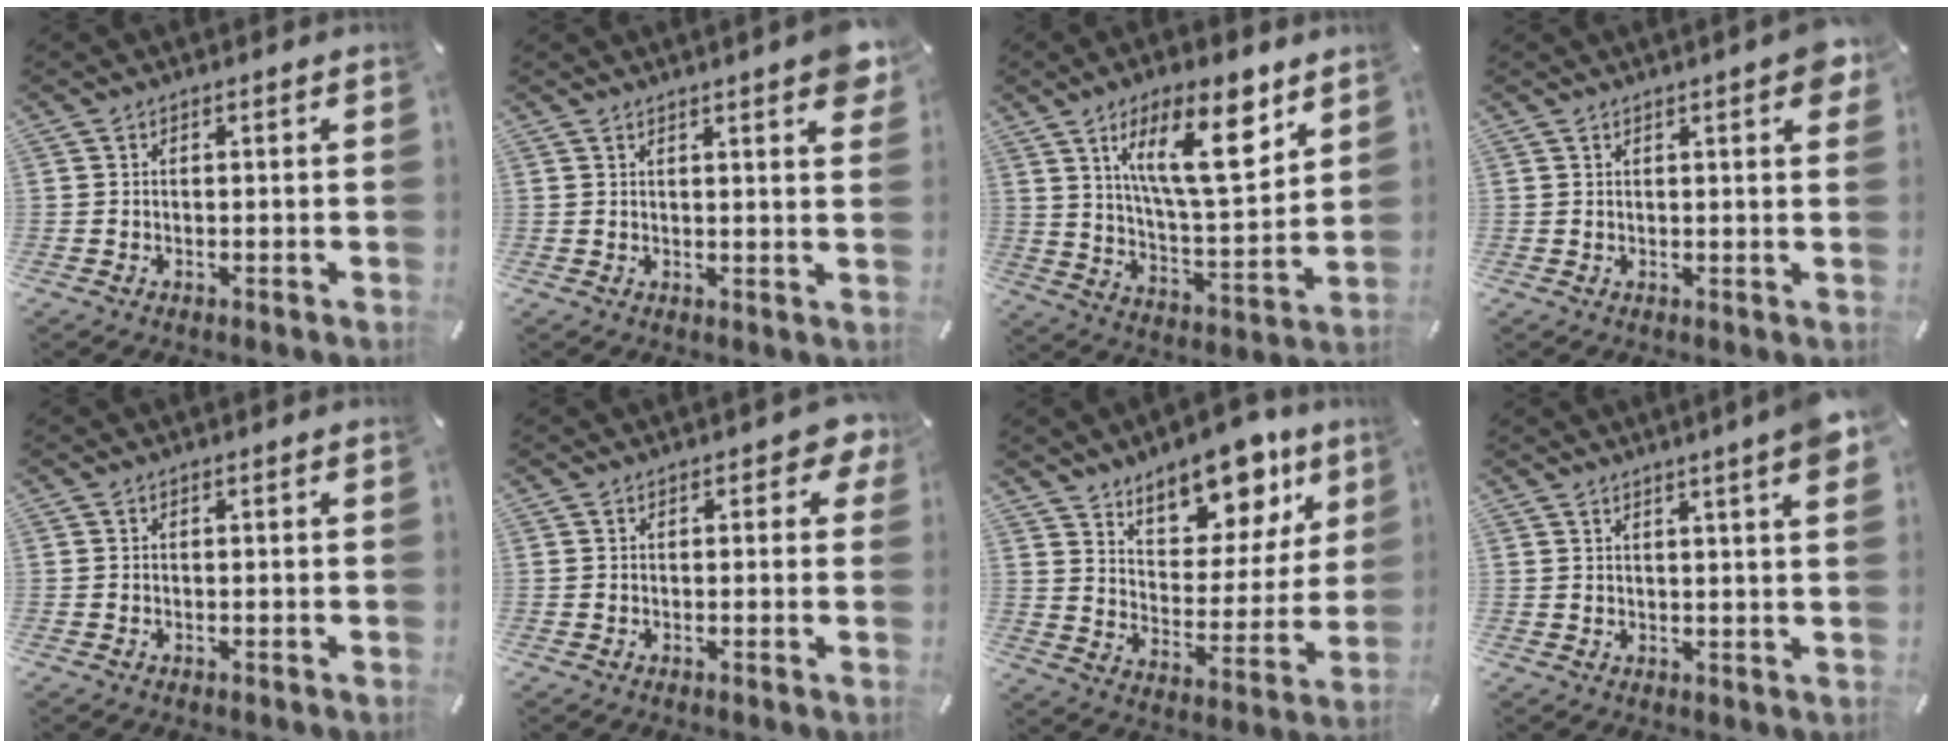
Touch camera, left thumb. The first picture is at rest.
{"total": 4.2, "force": [2.8, 0.7, 3.1], "torque": [-0.042, -0.019, 0.044]}
{"total": 18.6, "force": [9.6, 6.3, 14.6], "torque": [-0.240, -0.037, 0.152]}
{"total": 3.8, "force": [1.7, 0.9, 3.2], "torque": [-0.048, -0.003, 0.026]}
{"total": 0.0}
{"total": 2.9, "force": [1.1, 1.8, 2.0], "torque": [-0.018, 0.000, 0.013]}
{"total": 15.8, "force": [12.8, 7.3, 5.7], "torque": [-0.074, -0.107, 0.221]}
{"total": 5.0, "force": [3.2, 0.2, 3.8], "torque": [-0.054, -0.017, 0.052]}